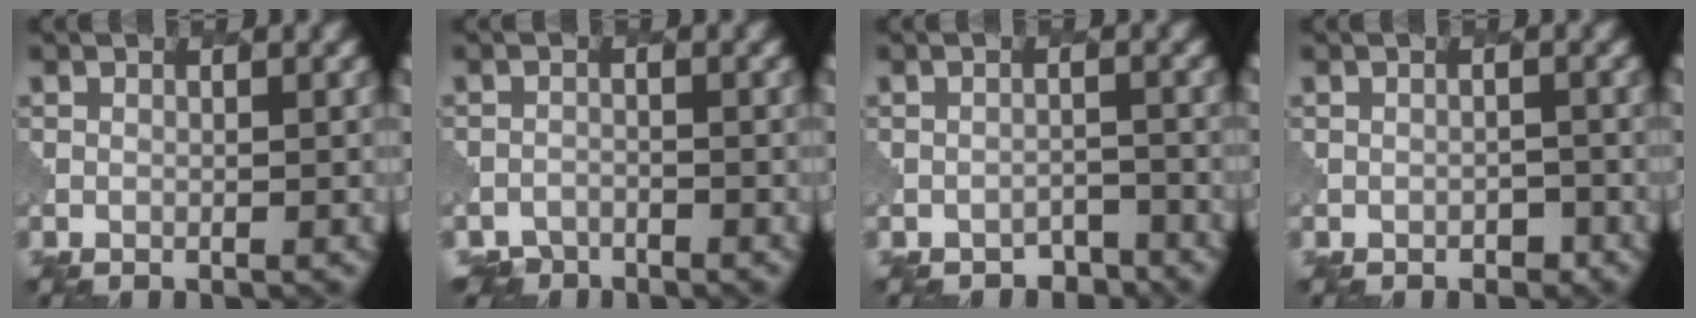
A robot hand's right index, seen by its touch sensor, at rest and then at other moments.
{"total": 2.3, "force": [-2.2, 0.4, -0.8], "torque": [0.006, -0.001, -0.037]}
{"total": 1.9, "force": [-1.8, 0.5, -0.3], "torque": [0.006, 0.004, -0.025]}
{"total": 0.9, "force": [-0.6, 0.6, 0.0], "torque": [-0.002, 0.001, -0.009]}